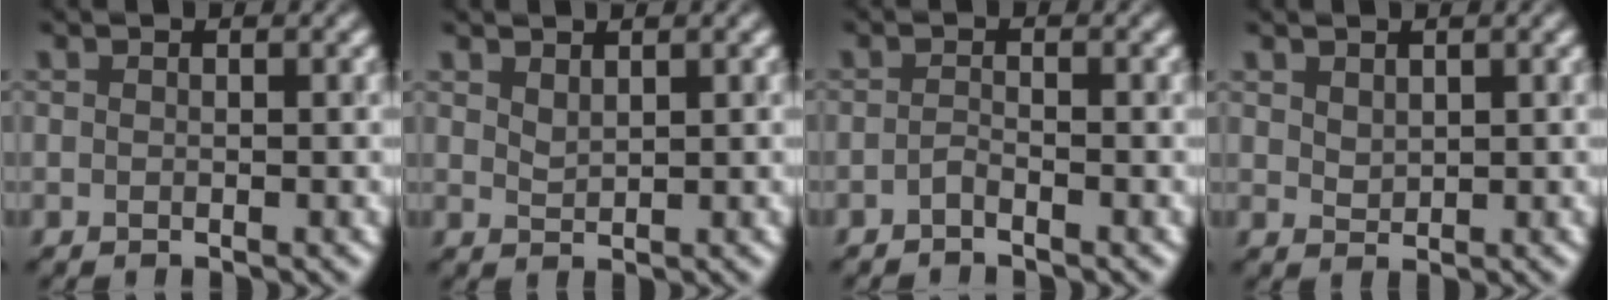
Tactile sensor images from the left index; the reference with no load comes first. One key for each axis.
{"total": 0.9, "fx": 0.8, "fy": 0.2, "fz": 0.2, "tx": -0.007, "ty": 0.004, "tz": 0.021}
{"total": 0.8, "fx": -0.7, "fy": 0.0, "fz": 0.3, "tx": -0.007, "ty": 0.005, "tz": -0.014}
{"total": 1.0, "fx": 0.7, "fy": 0.7, "fz": 0.3, "tx": -0.003, "ty": 0.002, "tz": 0.019}